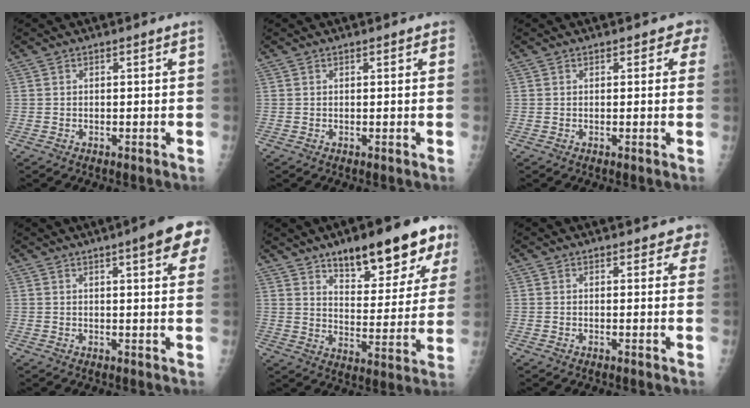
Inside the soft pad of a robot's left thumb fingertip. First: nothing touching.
{"total": 1.1, "force": [0.7, 0.6, 0.7], "torque": [-0.002, 0.000, 0.004]}
{"total": 2.2, "force": [1.4, 1.4, 1.0], "torque": [0.018, 0.000, 0.008]}
{"total": 10.0, "force": [5.0, 1.9, 8.4], "torque": [-0.084, -0.007, 0.056]}
{"total": 19.6, "force": [12.3, 6.7, 13.7], "torque": [-0.152, -0.055, 0.183]}
{"total": 3.8, "force": [3.3, 1.7, 1.0], "torque": [0.025, -0.010, 0.024]}